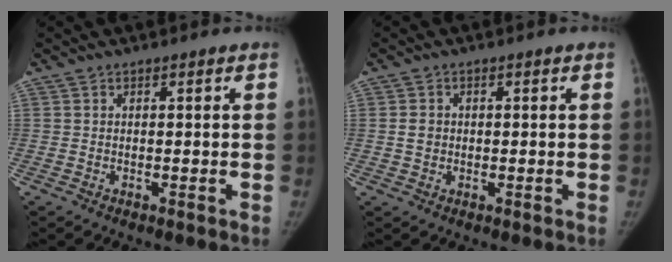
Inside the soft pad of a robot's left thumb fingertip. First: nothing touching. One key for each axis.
{"total": 2.3, "fx": 0.1, "fy": 2.0, "fz": 1.1, "tx": -0.015, "ty": 0.003, "tz": 0.002}